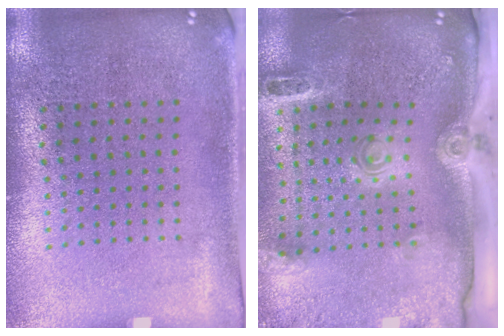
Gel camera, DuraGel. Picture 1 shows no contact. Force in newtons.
{"total": 3.1, "press": 2.1, "slide": 2.2}